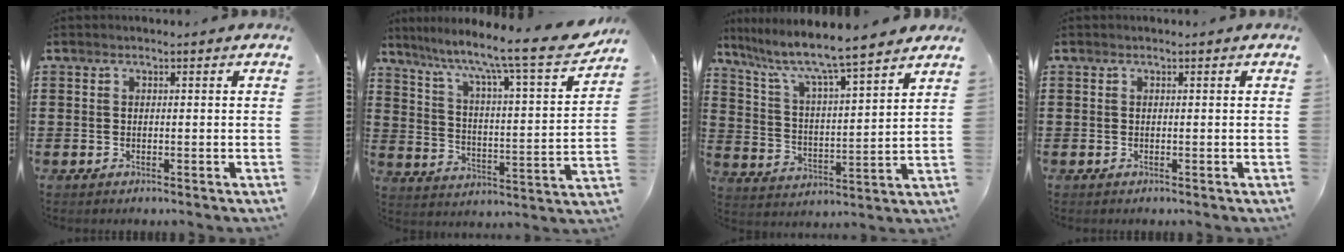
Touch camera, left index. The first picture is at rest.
{"total": 10.0, "force": [8.3, 0.1, 5.6], "torque": [-0.123, -0.065, 0.127]}
{"total": 7.5, "force": [6.5, 0.2, 3.7], "torque": [-0.100, -0.045, 0.104]}
{"total": 0.0}